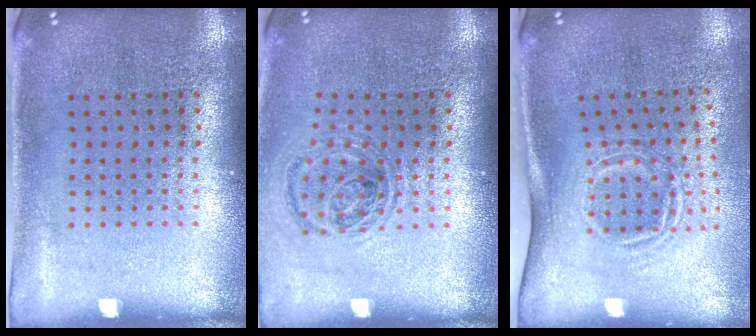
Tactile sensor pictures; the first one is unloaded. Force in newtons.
{"total": 1.0, "press": 0.9, "slide": 0.2}
{"total": 1.7, "press": 1.2, "slide": 1.2}